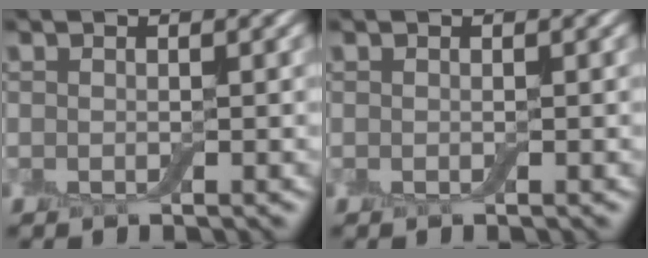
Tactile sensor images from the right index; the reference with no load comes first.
{"total": 0.0}